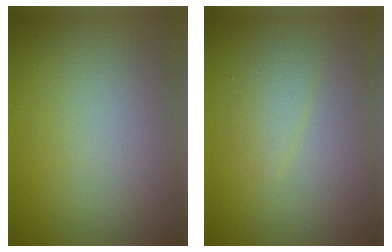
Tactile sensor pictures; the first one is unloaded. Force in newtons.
{"total": 1.6, "press": 1.6, "slide": 0.0}